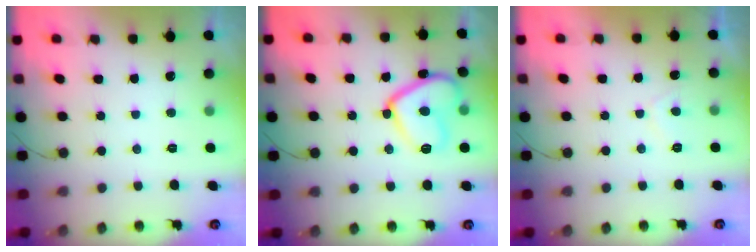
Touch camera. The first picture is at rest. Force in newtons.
{"total": 14.2, "press": 14.1, "slide": 1.2}
{"total": 2.8, "press": 2.7, "slide": 0.8}